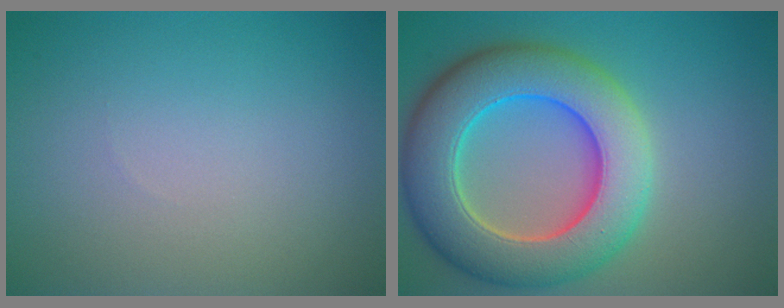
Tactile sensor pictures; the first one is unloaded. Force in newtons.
{"total": 10.7, "press": 10.6, "slide": 0.6}